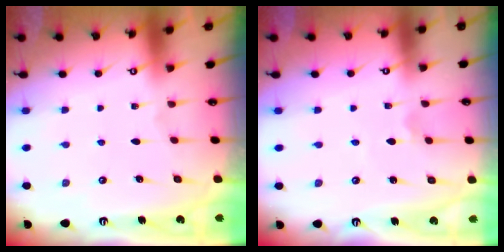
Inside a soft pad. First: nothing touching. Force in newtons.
{"total": 1.6, "press": 1.6, "slide": 0.3}